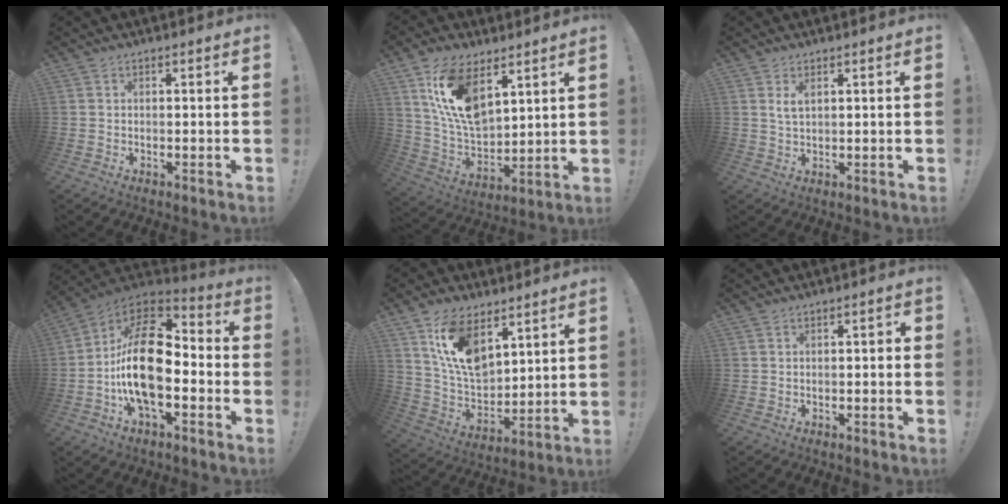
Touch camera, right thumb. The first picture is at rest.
{"total": 16.3, "force": [8.6, 9.0, 10.4], "torque": [-0.216, -0.049, 0.159]}
{"total": 3.0, "force": [1.4, 1.3, 2.3], "torque": [-0.049, 0.001, 0.027]}
{"total": 22.4, "force": [-2.4, 11.9, 18.9], "torque": [-0.350, 0.020, -0.037]}
{"total": 14.6, "force": [8.7, 8.3, 8.4], "torque": [-0.168, -0.052, 0.162]}
{"total": 1.4, "force": [-1.2, 0.4, 0.5], "torque": [-0.011, 0.006, -0.022]}